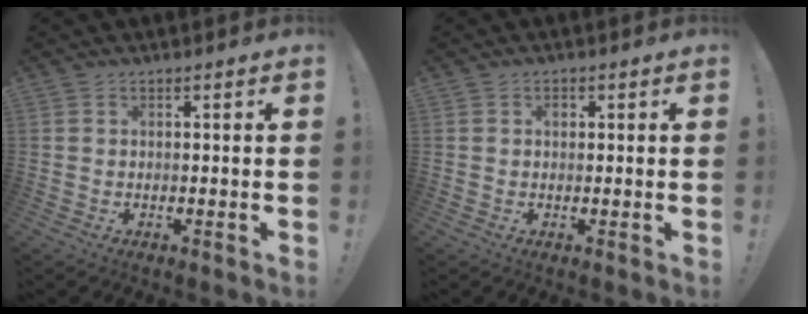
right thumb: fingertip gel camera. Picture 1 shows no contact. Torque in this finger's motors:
{"motor_torque": [0.16, 0.71, 0.31, -0.25, 0.00]}